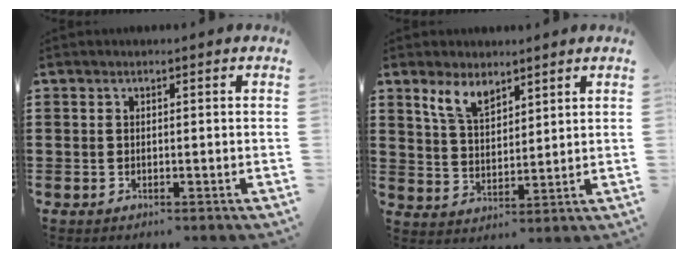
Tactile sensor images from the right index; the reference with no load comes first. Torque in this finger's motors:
{"motor_torque": [0.53, 0.22, 0.18, 0.12]}